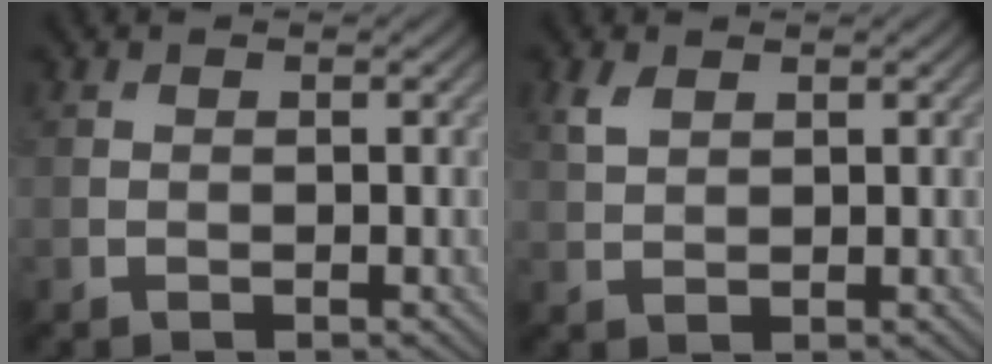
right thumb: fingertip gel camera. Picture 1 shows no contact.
{"total": 2.2, "force": [1.3, 1.2, 1.3], "torque": [-0.038, 0.002, 0.029]}